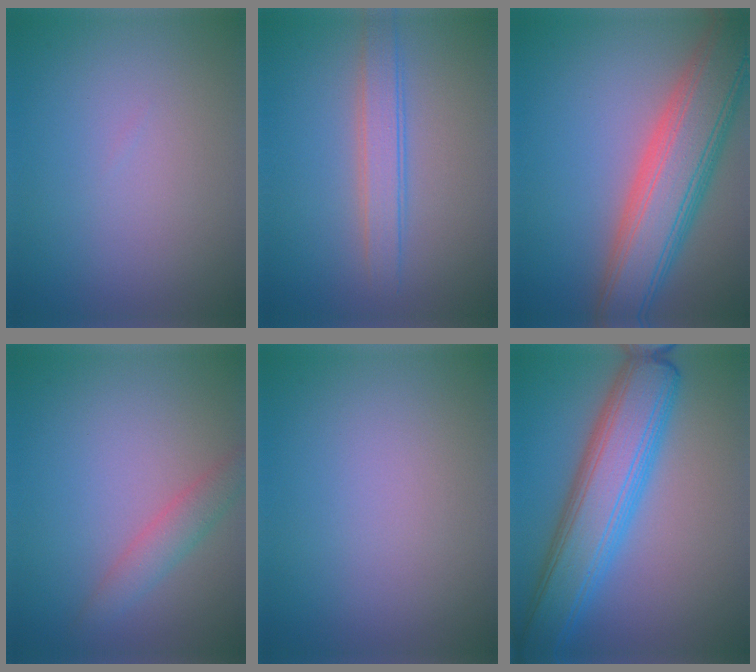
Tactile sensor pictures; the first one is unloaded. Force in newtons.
{"total": 2.8, "press": 2.8, "slide": 0.1}
{"total": 9.2, "press": 9.2, "slide": 0.8}
{"total": 2.2, "press": 2.2, "slide": 0.1}
{"total": 0.0}
{"total": 8.3, "press": 8.3, "slide": 0.2}